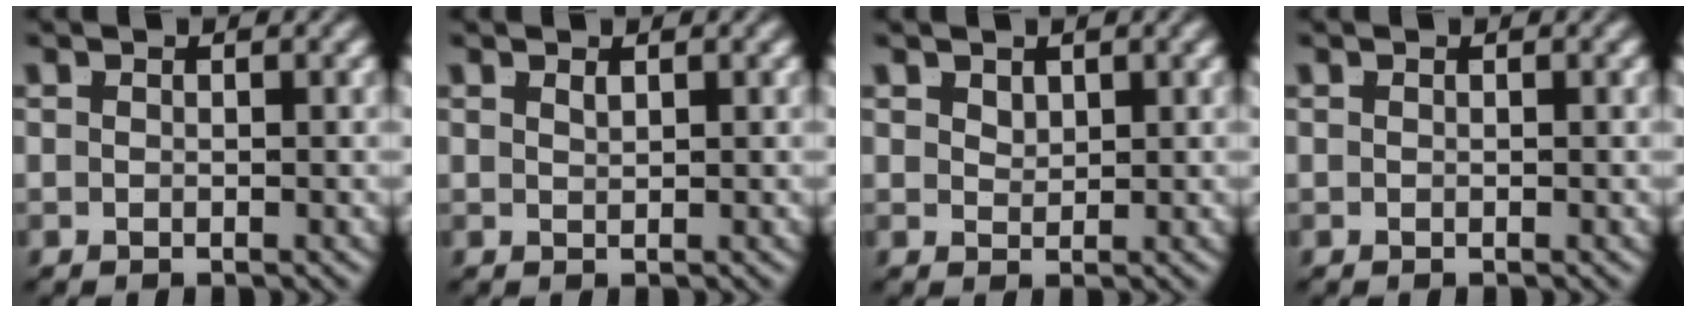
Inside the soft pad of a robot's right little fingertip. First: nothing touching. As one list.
[{"total": 0.9, "force": [0.4, -0.8, 0.0], "torque": [0.007, -0.003, 0.014]}, {"total": 1.2, "force": [1.2, -0.1, 0.3], "torque": [0.004, -0.007, 0.033]}, {"total": 0.0}]